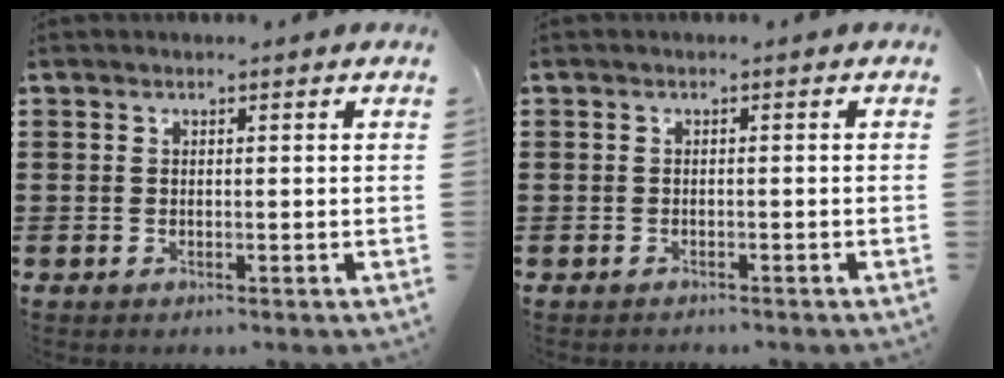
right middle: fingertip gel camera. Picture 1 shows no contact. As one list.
[{"total": 0.7, "force": [-0.7, 0.3, -0.1], "torque": [0.001, 0.002, -0.015]}]